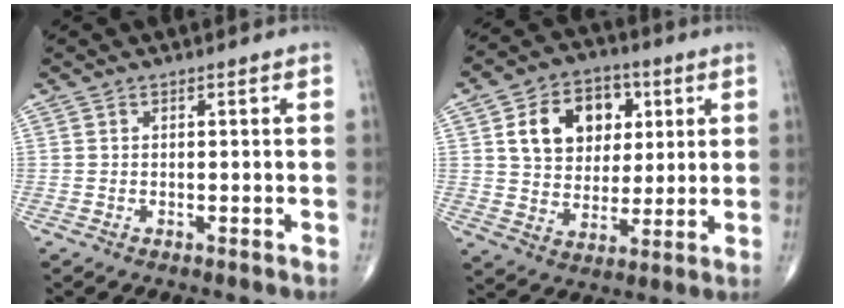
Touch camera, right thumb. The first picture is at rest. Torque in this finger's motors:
{"motor_torque": [0.45, 2.98, 0.71, 0.18, 0.09]}